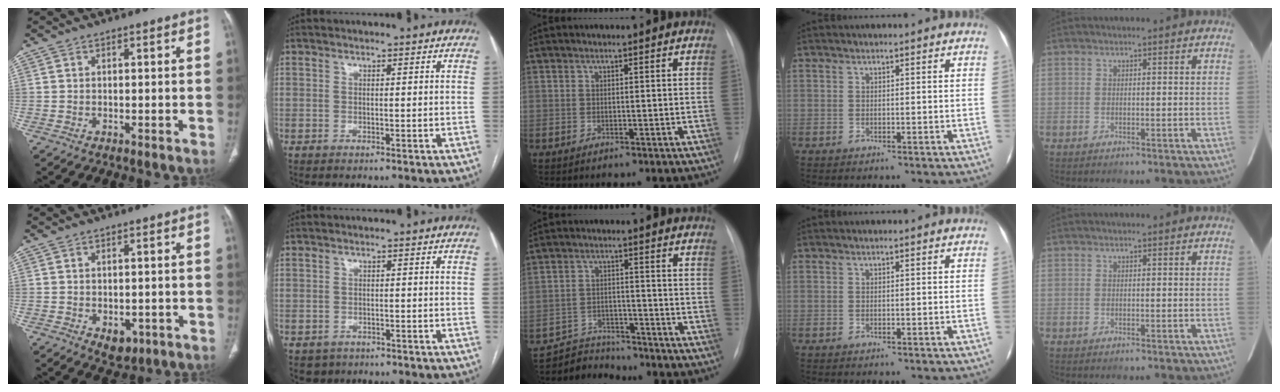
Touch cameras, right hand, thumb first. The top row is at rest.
{"thumb": {"total": 3.8, "force": [-1.2, 2.6, 2.4], "torque": [-0.020, 0.003, -0.003]}, "index": {"total": 2.9, "force": [-1.7, 2.4, 0.3], "torque": [-0.004, 0.005, -0.023]}, "middle": {"total": 6.0, "force": [-5.8, 1.5, -0.9], "torque": [0.017, 0.008, -0.099]}}